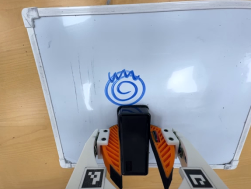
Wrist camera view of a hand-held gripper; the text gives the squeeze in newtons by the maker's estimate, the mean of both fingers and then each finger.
{"total": 10.7, "left": 12.2, "right": 9.3}